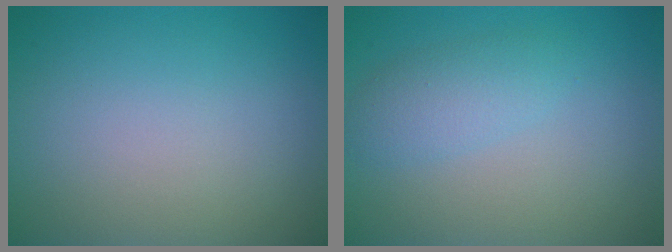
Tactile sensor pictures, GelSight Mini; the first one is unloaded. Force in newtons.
{"total": 2.4, "press": 2.4, "slide": 0.1}